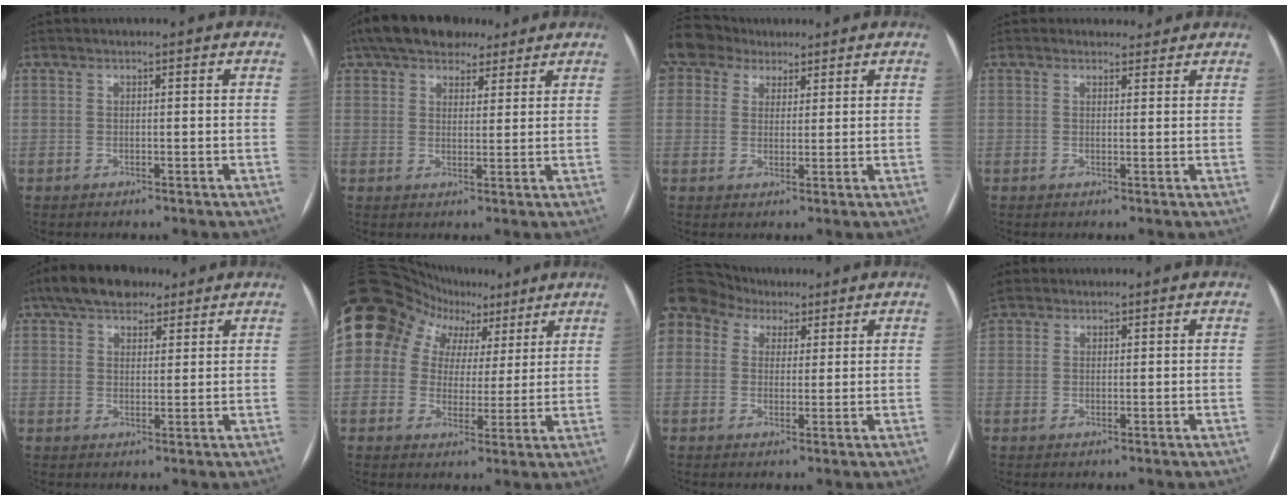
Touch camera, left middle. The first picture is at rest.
{"total": 11.3, "force": [8.8, 5.3, 4.8], "torque": [-0.076, 0.040, 0.136]}
{"total": 10.0, "force": [6.5, 7.2, 2.4], "torque": [-0.064, 0.044, 0.124]}
{"total": 2.2, "force": [1.9, 1.0, -0.2], "torque": [0.004, 0.005, 0.020]}
{"total": 8.9, "force": [6.5, 4.2, 4.5], "torque": [-0.076, 0.027, 0.110]}
{"total": 20.3, "force": [10.2, 15.6, 7.9], "torque": [-0.183, 0.096, 0.173]}
{"total": 19.7, "force": [10.1, 14.9, 7.9], "torque": [-0.251, 0.100, 0.193]}
{"total": 5.8, "force": [3.2, 4.5, 1.7], "torque": [-0.068, 0.028, 0.067]}